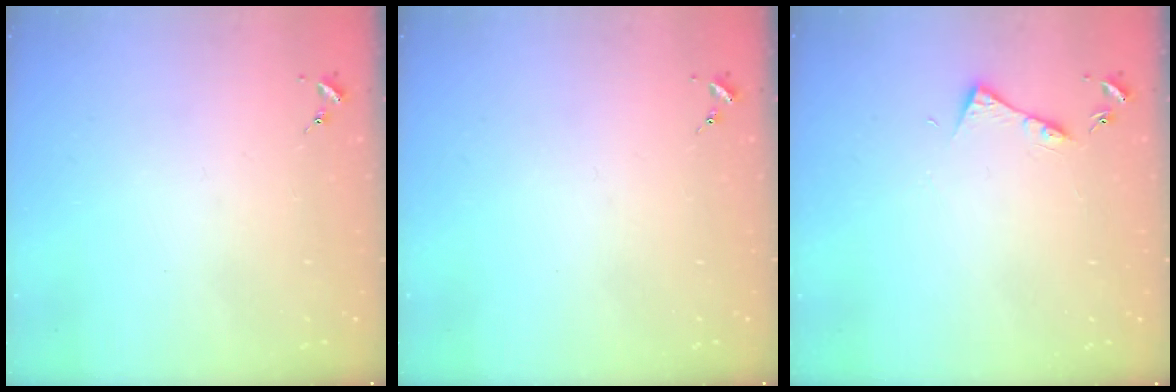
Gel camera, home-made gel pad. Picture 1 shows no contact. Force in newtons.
{"total": 0.0}
{"total": 6.1, "press": 6.0, "slide": 0.8}